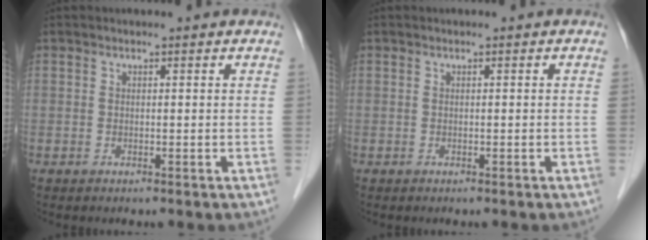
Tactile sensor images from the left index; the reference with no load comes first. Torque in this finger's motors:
{"motor_torque": [0.05, 0.02, 0.00, 0.00]}